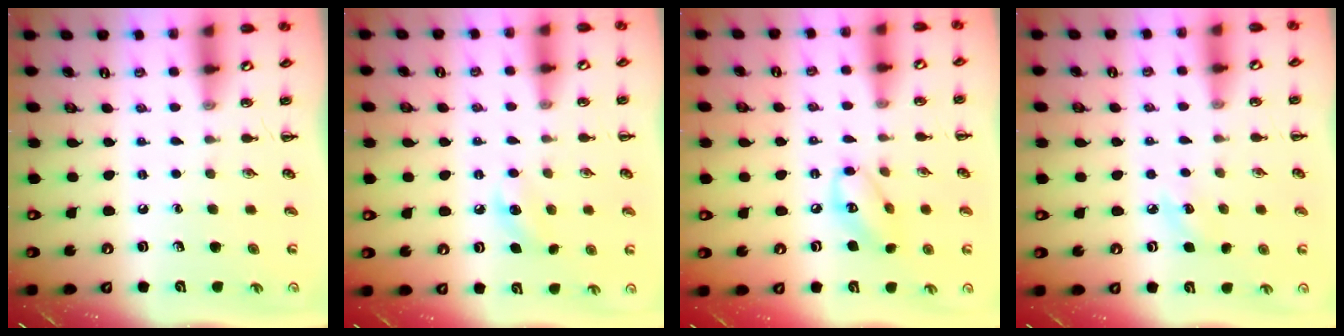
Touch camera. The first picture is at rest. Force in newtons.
{"total": 7.7, "press": 7.4, "slide": 1.9}
{"total": 8.7, "press": 8.6, "slide": 1.1}
{"total": 5.0, "press": 4.8, "slide": 1.5}